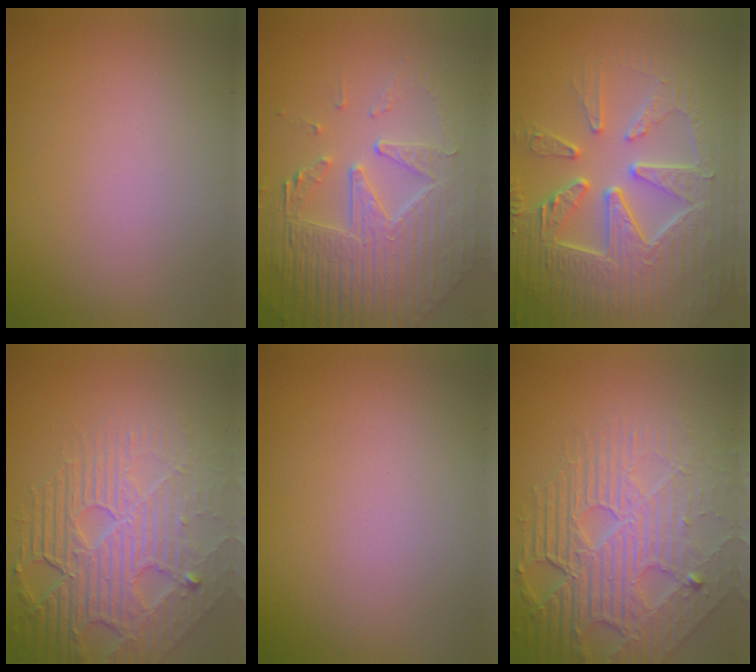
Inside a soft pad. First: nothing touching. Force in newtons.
{"total": 7.4, "press": 5.4, "slide": 5.0}
{"total": 9.2, "press": 6.6, "slide": 6.3}
{"total": 8.5, "press": 5.8, "slide": 6.3}
{"total": 0.0}
{"total": 8.0, "press": 5.9, "slide": 5.4}